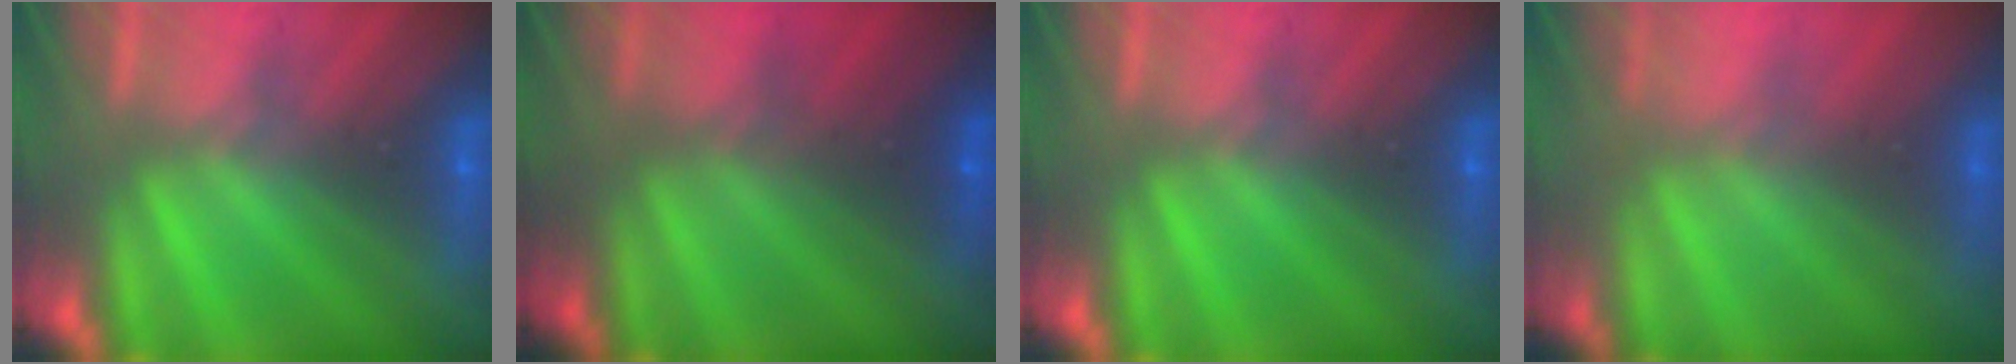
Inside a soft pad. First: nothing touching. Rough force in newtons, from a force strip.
{"total": 1.9}
{"total": 0.0}
{"total": 2.4}